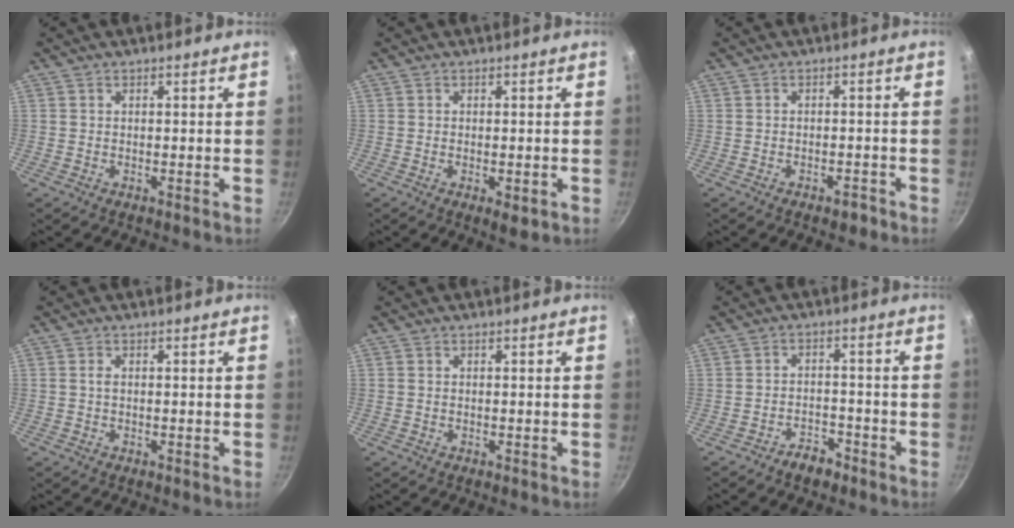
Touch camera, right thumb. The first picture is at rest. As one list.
[{"total": 3.0, "force": [-1.0, 1.2, 2.5], "torque": [-0.039, -0.011, -0.013]}, {"total": 2.3, "force": [-1.6, 1.2, 1.2], "torque": [-0.012, 0.018, -0.013]}, {"total": 0.8, "force": [0.0, 0.5, 0.7], "torque": [-0.012, 0.003, -0.001]}, {"total": 0.0}, {"total": 3.9, "force": [-3.1, 1.9, 1.3], "torque": [-0.010, 0.032, -0.047]}]